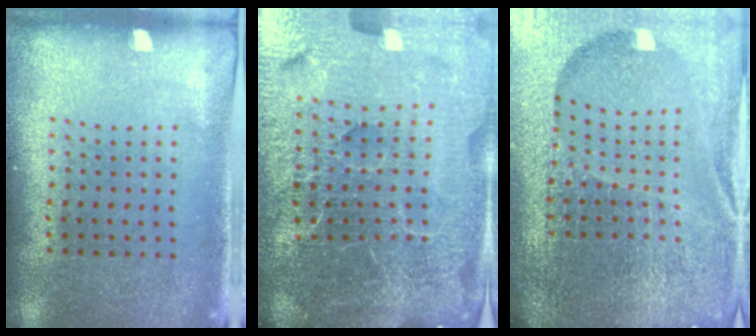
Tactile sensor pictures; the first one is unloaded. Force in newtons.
{"total": 7.1, "press": 6.1, "slide": 3.6}
{"total": 6.6, "press": 5.7, "slide": 3.3}